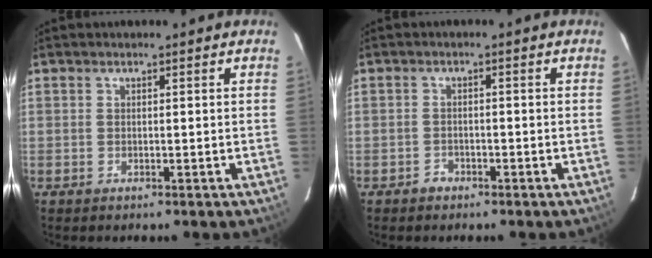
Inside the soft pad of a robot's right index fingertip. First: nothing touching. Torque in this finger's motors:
{"motor_torque": [0.04, 0.01, -0.05, -0.03]}